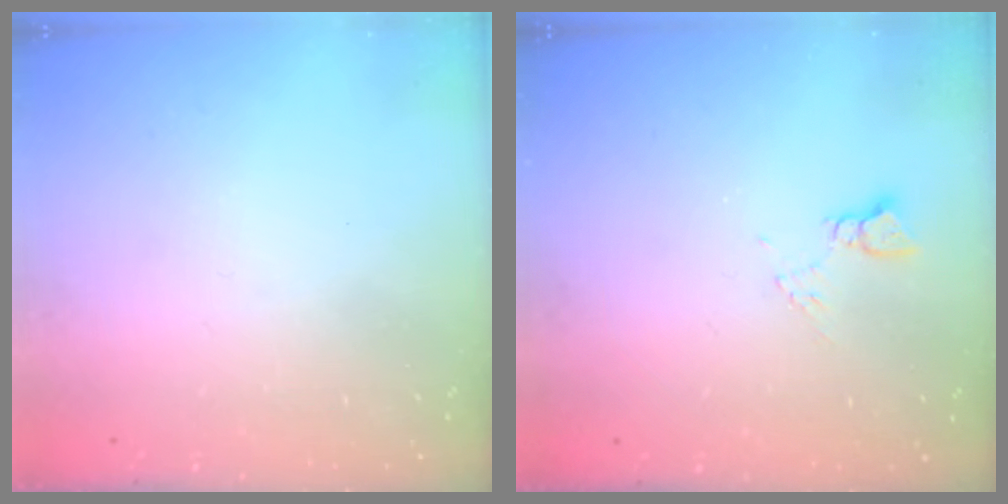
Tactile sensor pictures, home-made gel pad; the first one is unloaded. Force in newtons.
{"total": 4.8, "press": 4.7, "slide": 0.8}